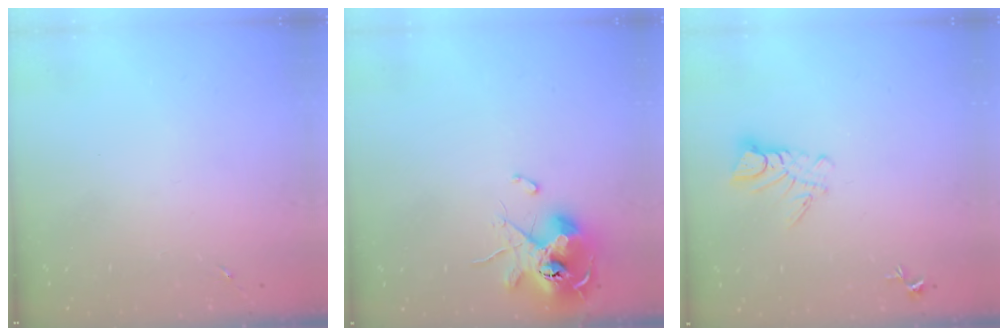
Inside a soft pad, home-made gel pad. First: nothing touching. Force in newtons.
{"total": 13.7, "press": 13.6, "slide": 1.8}
{"total": 6.6, "press": 6.5, "slide": 0.6}